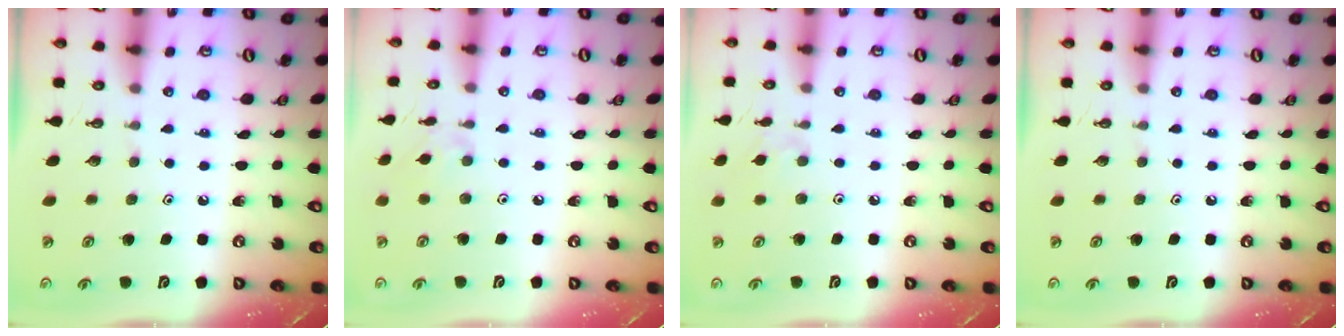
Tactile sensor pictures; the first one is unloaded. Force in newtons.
{"total": 1.9, "press": 1.9, "slide": 0.5}
{"total": 1.9, "press": 1.9, "slide": 0.4}
{"total": 0.0}